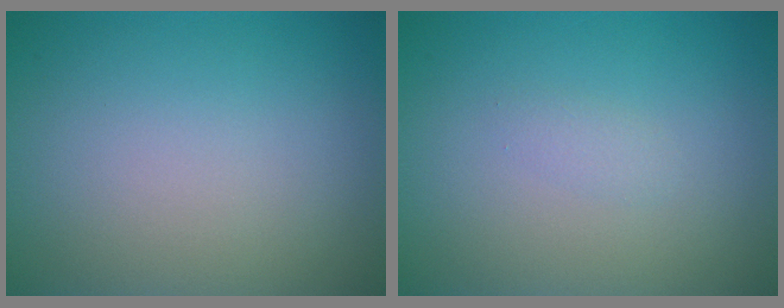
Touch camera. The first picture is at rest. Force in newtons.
{"total": 0.8, "press": 0.8, "slide": 0.1}